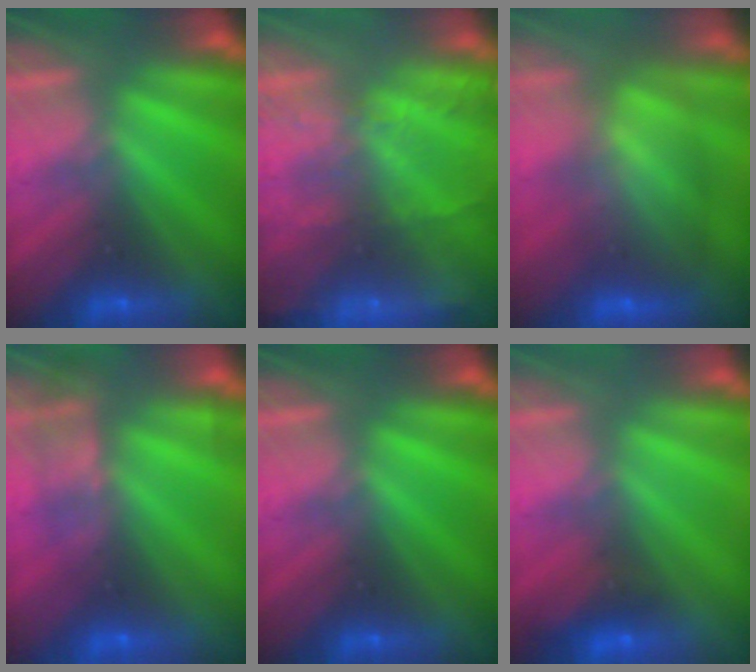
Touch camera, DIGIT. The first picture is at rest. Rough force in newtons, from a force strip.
{"total": 7.7}
{"total": 8.3}
{"total": 2.3}
{"total": 0.0}
{"total": 2.4}